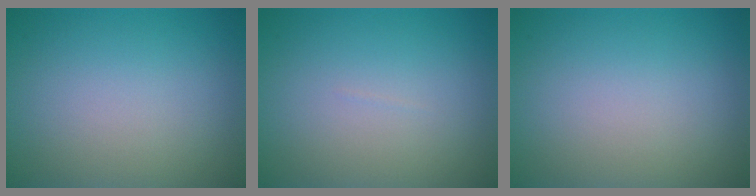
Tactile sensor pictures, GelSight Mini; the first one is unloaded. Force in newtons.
{"total": 0.0}
{"total": 0.0}